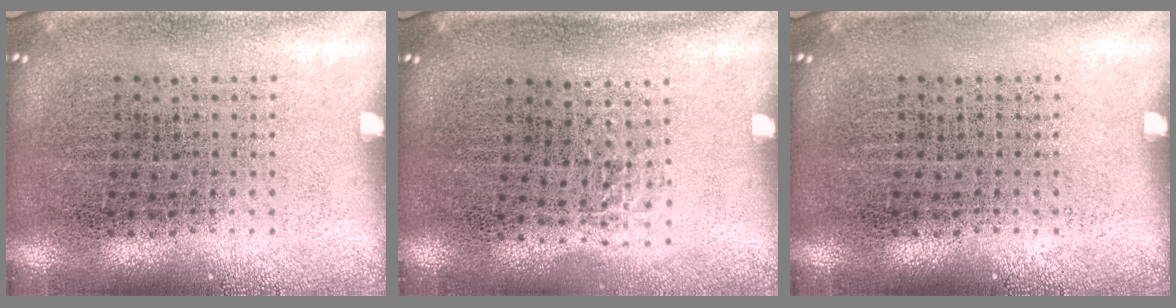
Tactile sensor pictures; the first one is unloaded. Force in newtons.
{"total": 0.6, "press": 0.5, "slide": 0.5}
{"total": 0.0}